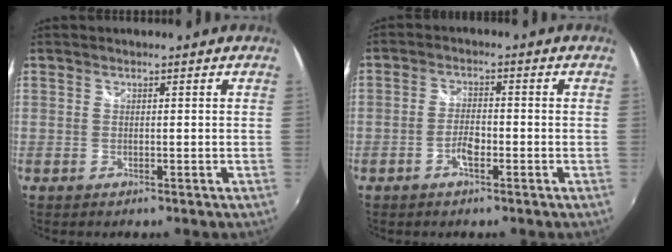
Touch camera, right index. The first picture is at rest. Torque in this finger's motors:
{"motor_torque": [0.03, 0.06, -0.09, -0.01]}